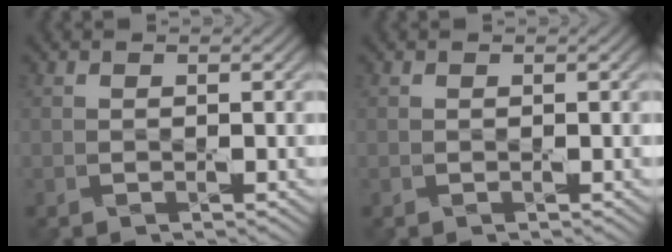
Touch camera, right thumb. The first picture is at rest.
{"total": 0.0}